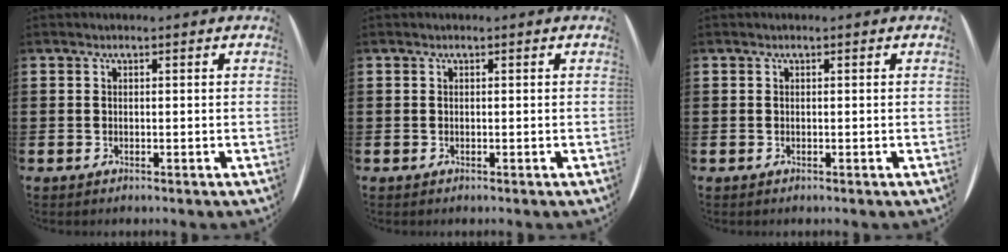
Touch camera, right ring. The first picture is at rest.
{"total": 0.0}
{"total": 0.0}